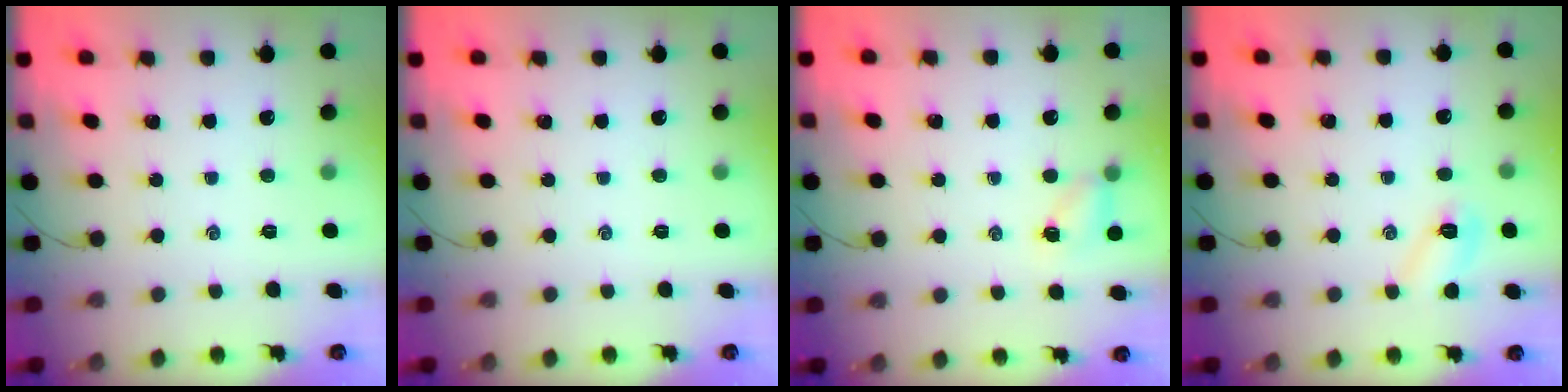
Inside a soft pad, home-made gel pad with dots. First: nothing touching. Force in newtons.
{"total": 0.0}
{"total": 4.7, "press": 4.5, "slide": 1.2}
{"total": 4.8, "press": 4.7, "slide": 1.2}